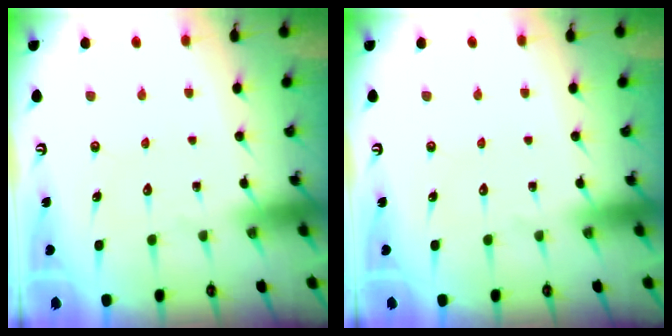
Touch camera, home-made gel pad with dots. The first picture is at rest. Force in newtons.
{"total": 0.0}